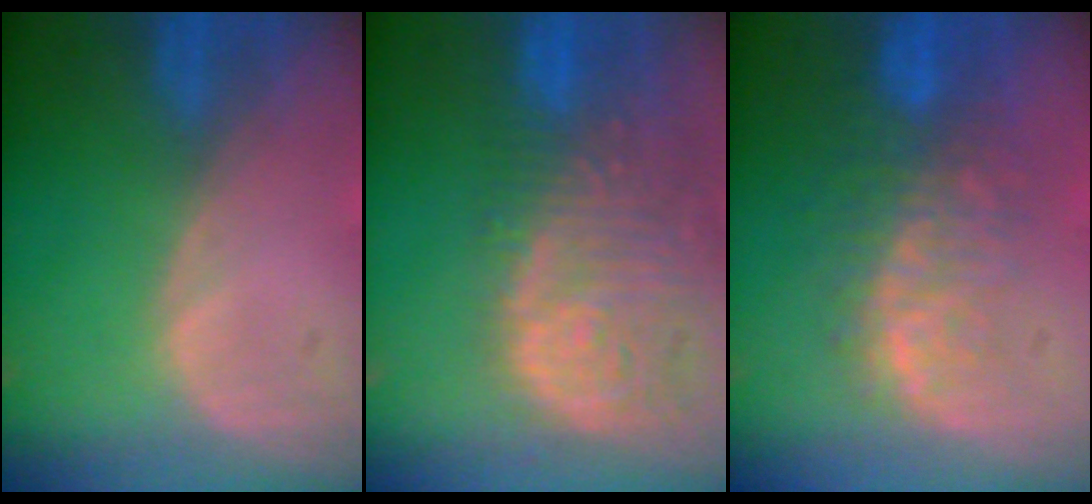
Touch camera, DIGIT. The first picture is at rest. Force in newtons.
{"total": 14.4, "press": 11.8, "slide": 8.2}
{"total": 10.0, "press": 8.5, "slide": 5.4}